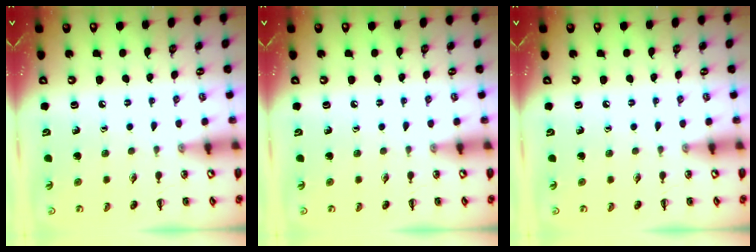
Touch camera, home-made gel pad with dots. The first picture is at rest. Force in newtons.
{"total": 0.0}
{"total": 0.0}